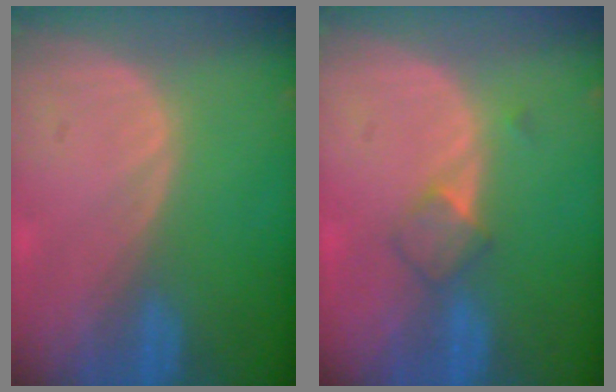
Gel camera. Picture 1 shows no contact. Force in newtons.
{"total": 3.0, "press": 2.7, "slide": 1.2}